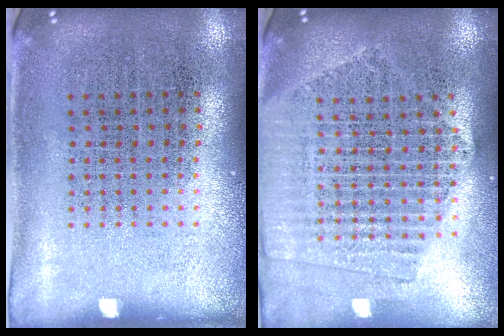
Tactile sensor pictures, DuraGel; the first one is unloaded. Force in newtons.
{"total": 2.1, "press": 1.9, "slide": 0.9}